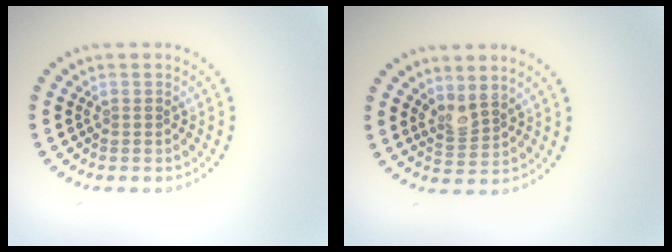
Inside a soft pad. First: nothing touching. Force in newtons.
{"total": 2.0, "press": 1.6, "slide": 1.3}